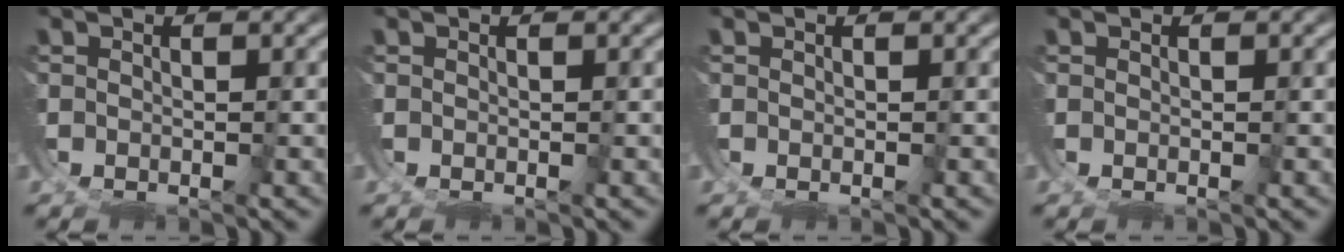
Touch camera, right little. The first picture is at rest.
{"total": 0.0}
{"total": 0.0}
{"total": 0.0}